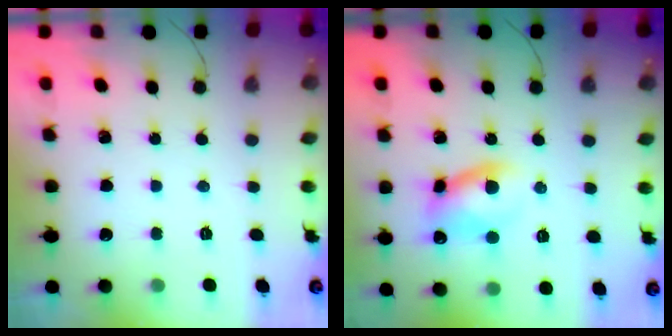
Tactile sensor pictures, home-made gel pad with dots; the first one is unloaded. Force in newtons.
{"total": 9.4, "press": 9.4, "slide": 0.7}